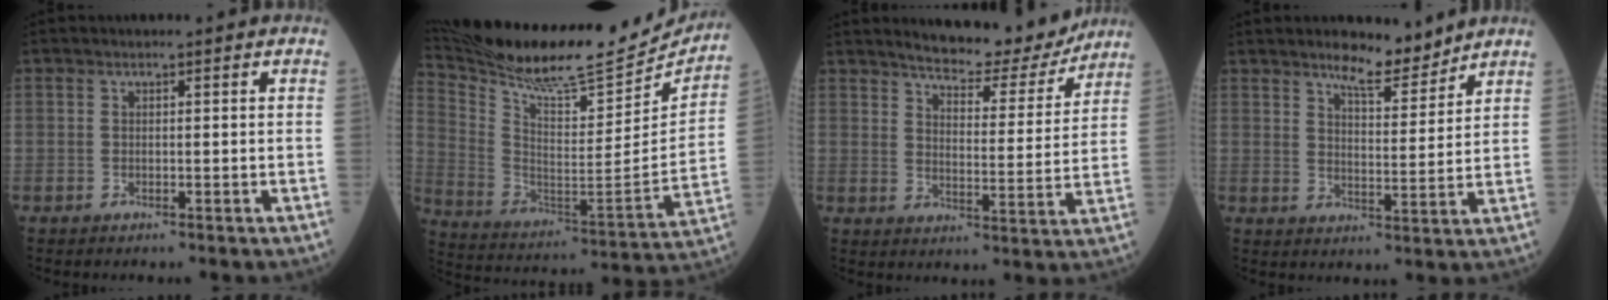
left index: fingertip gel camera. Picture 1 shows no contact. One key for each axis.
{"total": 27.5, "fx": 24.9, "fy": 3.6, "fz": 11.2, "tx": -0.213, "ty": -0.064, "tz": 0.375}
{"total": 12.0, "fx": 11.3, "fy": 1.9, "fz": 3.5, "tx": -0.050, "ty": -0.018, "tz": 0.152}
{"total": 6.1, "fx": 5.5, "fy": 1.0, "fz": 2.2, "tx": -0.041, "ty": -0.009, "tz": 0.092}